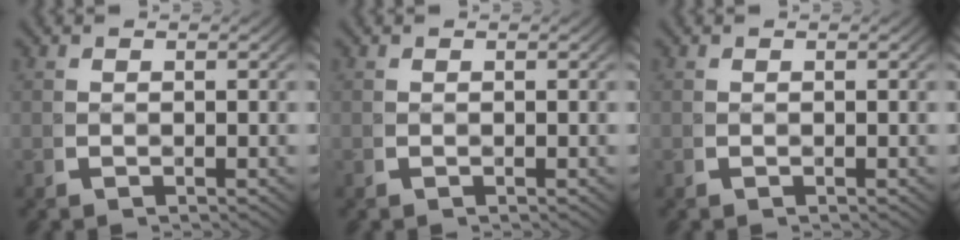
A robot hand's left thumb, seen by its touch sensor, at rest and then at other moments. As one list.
[{"total": 0.0}, {"total": 0.0}]